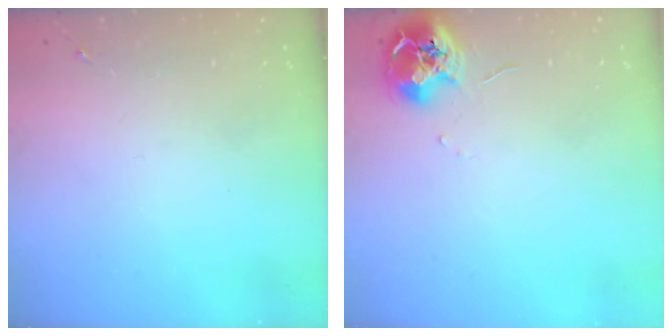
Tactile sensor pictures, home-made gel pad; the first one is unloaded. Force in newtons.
{"total": 9.6, "press": 9.5, "slide": 0.6}